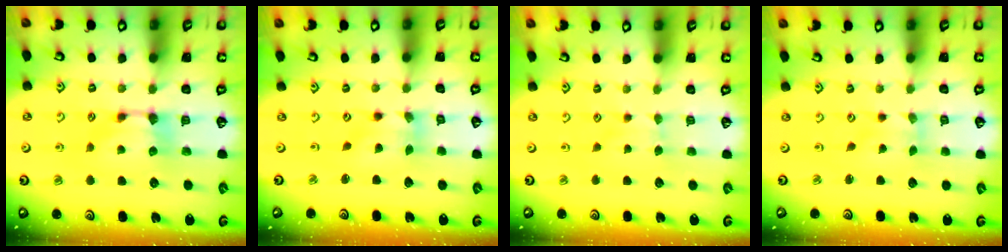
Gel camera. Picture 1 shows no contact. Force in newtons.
{"total": 2.6, "press": 2.1, "slide": 1.6}
{"total": 2.5, "press": 2.4, "slide": 0.5}
{"total": 2.4, "press": 2.2, "slide": 1.0}